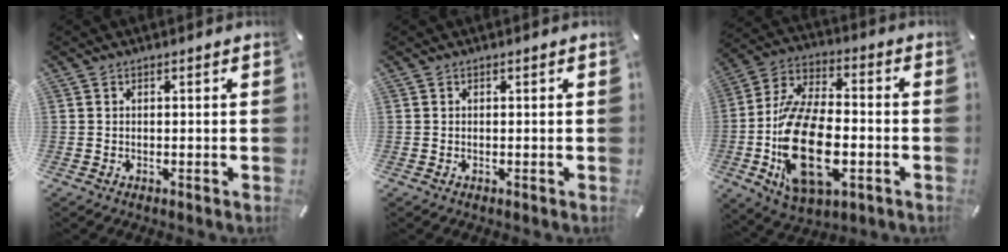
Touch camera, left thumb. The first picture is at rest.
{"total": 0.0}
{"total": 21.0, "force": [-5.3, 11.9, 16.4], "torque": [-0.333, 0.005, -0.086]}